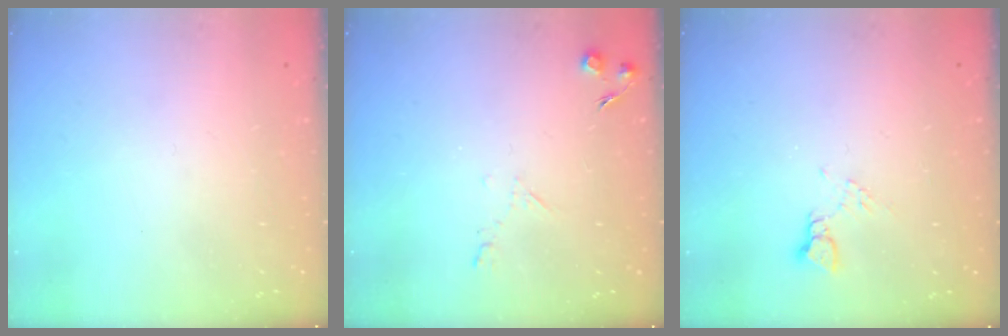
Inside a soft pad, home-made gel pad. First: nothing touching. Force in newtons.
{"total": 4.7, "press": 4.6, "slide": 0.8}
{"total": 3.5, "press": 3.5, "slide": 0.5}